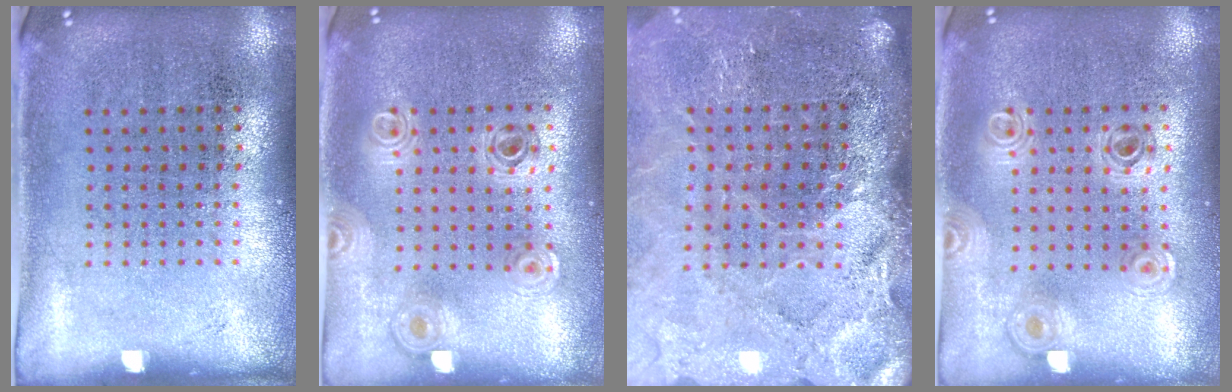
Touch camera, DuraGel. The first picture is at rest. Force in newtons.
{"total": 0.9, "press": 0.9, "slide": 0.1}
{"total": 3.7, "press": 3.1, "slide": 2.0}
{"total": 0.9, "press": 0.9, "slide": 0.1}